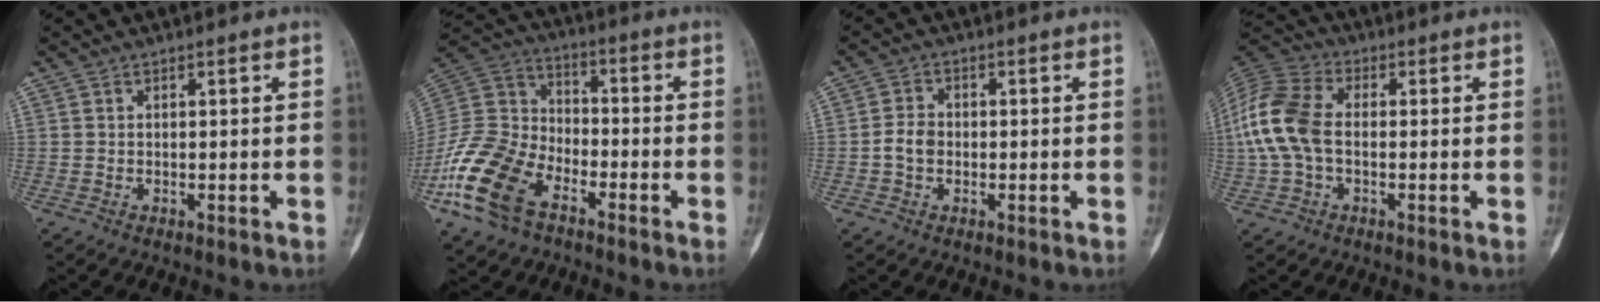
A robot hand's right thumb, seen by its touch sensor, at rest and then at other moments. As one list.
[{"total": 17.4, "force": [-9.3, 10.3, 10.6], "torque": [-0.215, 0.046, -0.189]}, {"total": 3.6, "force": [-0.6, 2.8, 2.2], "torque": [-0.038, 0.011, -0.018]}, {"total": 13.1, "force": [-0.3, 8.3, 10.2], "torque": [-0.231, 0.030, -0.011]}]